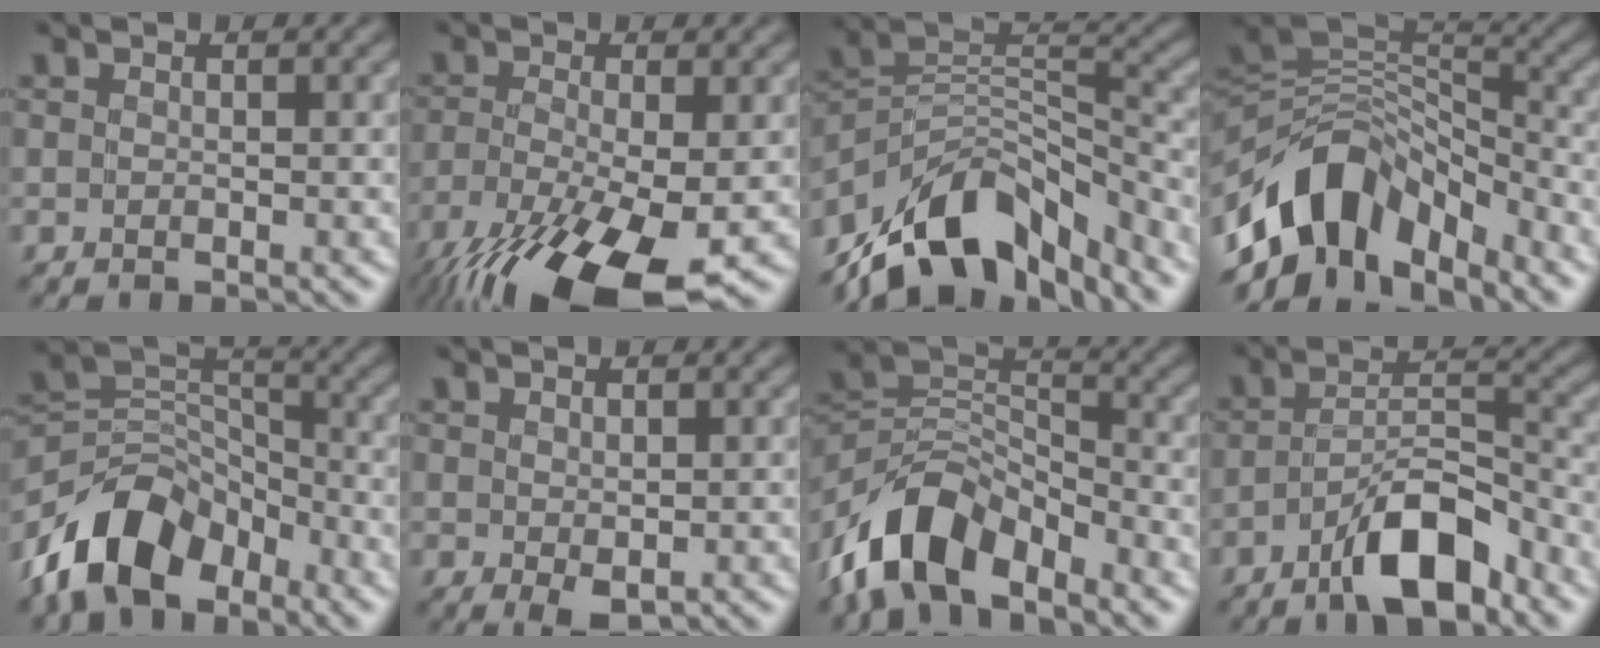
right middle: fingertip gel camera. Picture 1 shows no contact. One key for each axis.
{"total": 12.1, "fx": -6.9, "fy": 3.8, "fz": 9.2, "tx": -0.191, "ty": -0.040, "tz": -0.123}
{"total": 11.2, "fx": -8.6, "fy": 5.0, "fz": 5.2, "tx": -0.087, "ty": 0.018, "tz": -0.168}
{"total": 9.8, "fx": -6.2, "fy": 5.6, "fz": 5.1, "tx": -0.079, "ty": 0.010, "tz": -0.120}
{"total": 8.1, "fx": -5.8, "fy": 4.6, "fz": 3.3, "tx": -0.054, "ty": 0.005, "tz": -0.121}
{"total": 1.2, "fx": 0.0, "fy": 0.8, "fz": 0.8, "tx": -0.016, "ty": -0.001, "tz": 0.004}
{"total": 8.5, "fx": -6.1, "fy": 4.1, "fz": 4.2, "tx": -0.078, "ty": 0.005, "tz": -0.129}
{"total": 7.1, "fx": -4.6, "fy": 2.3, "fz": 4.9, "tx": -0.083, "ty": 0.011, "tz": -0.080}